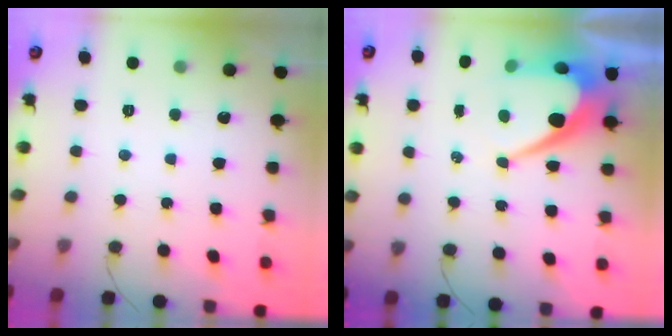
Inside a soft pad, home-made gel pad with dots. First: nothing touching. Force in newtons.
{"total": 11.0, "press": 11.0, "slide": 0.7}